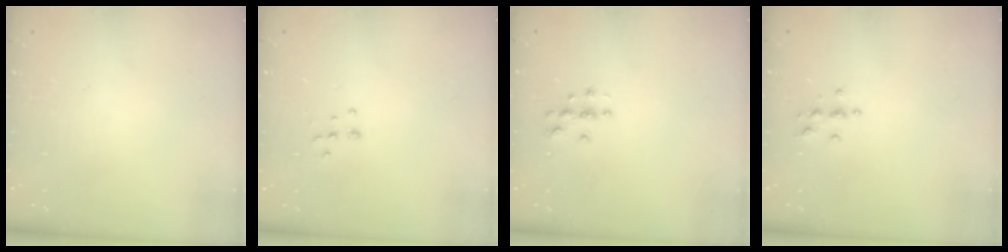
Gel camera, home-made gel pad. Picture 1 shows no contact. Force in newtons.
{"total": 7.0, "press": 6.9, "slide": 0.6}
{"total": 4.5, "press": 4.5, "slide": 0.5}
{"total": 3.6, "press": 3.6, "slide": 0.4}